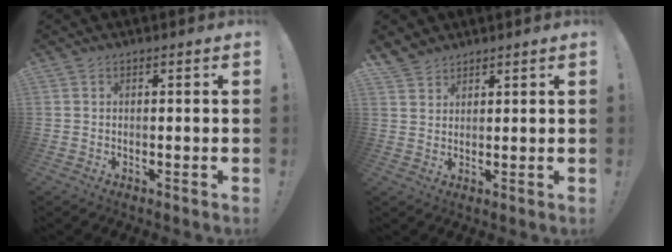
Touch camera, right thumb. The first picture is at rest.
{"total": 4.1, "force": [3.5, 1.9, 0.5], "torque": [-0.015, -0.020, 0.070]}